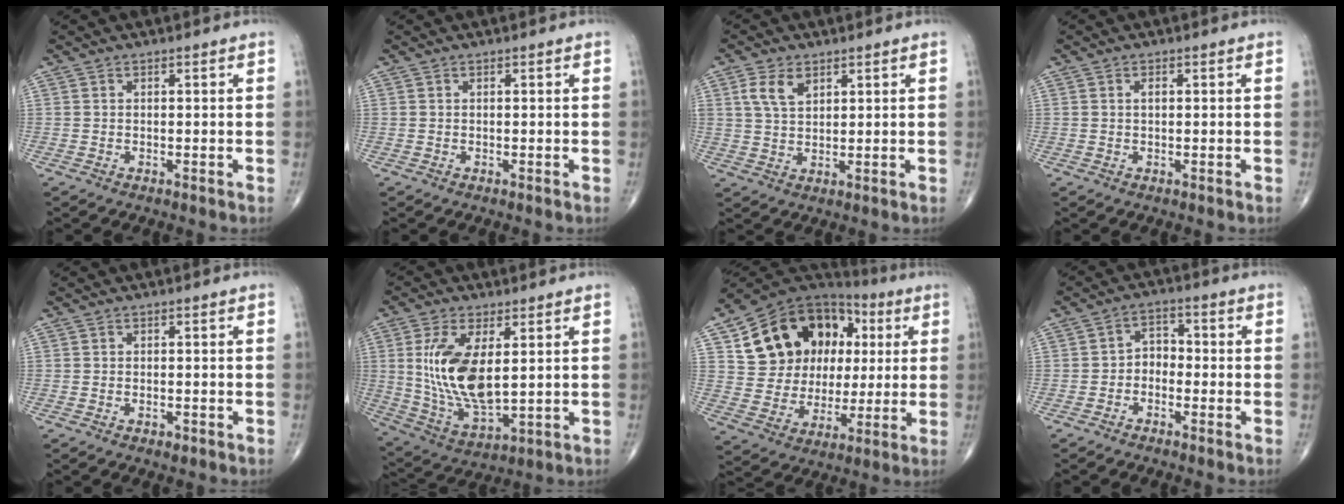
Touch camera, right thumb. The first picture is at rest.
{"total": 0.0}
{"total": 5.4, "force": [2.6, 3.2, 3.6], "torque": [-0.062, -0.006, 0.053]}
{"total": 0.9, "force": [0.2, 0.5, 0.8], "torque": [-0.012, 0.002, 0.001]}
{"total": 1.4, "force": [-0.7, 0.7, 1.0], "torque": [-0.016, 0.005, -0.007]}
{"total": 14.8, "force": [2.5, 6.8, 12.9], "torque": [-0.251, -0.022, 0.061]}
{"total": 21.8, "force": [5.9, 16.8, 12.7], "torque": [-0.166, 0.030, 0.111]}
{"total": 4.0, "force": [-1.5, 3.0, 2.2], "torque": [-0.014, 0.027, -0.040]}